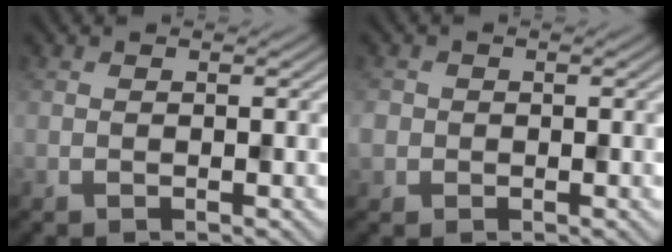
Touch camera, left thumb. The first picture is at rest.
{"total": 2.3, "force": [-0.3, 2.2, 0.6], "torque": [-0.022, -0.003, -0.009]}